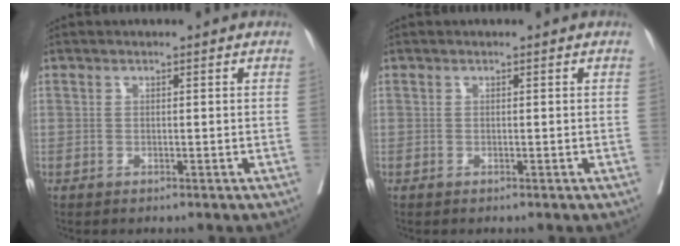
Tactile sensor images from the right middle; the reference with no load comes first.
{"total": 0.0}